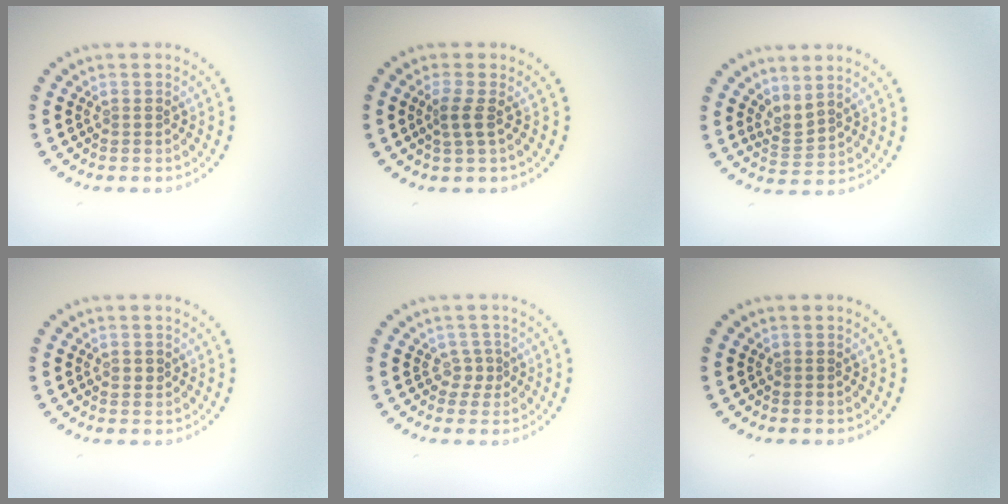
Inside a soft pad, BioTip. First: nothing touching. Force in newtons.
{"total": 1.6, "press": 1.3, "slide": 1.0}
{"total": 2.1, "press": 1.4, "slide": 1.6}
{"total": 0.9, "press": 0.9, "slide": 0.2}
{"total": 1.2, "press": 0.9, "slide": 0.8}
{"total": 0.0}